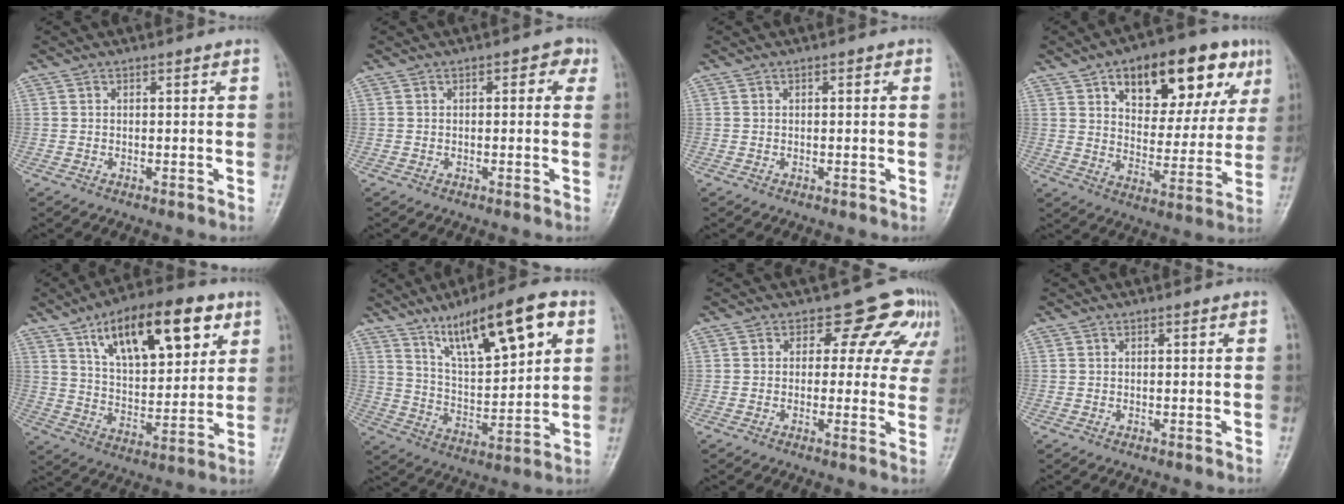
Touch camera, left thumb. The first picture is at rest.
{"total": 2.9, "force": [0.9, 1.6, 2.2], "torque": [-0.006, 0.005, -0.001]}
{"total": 0.6, "force": [0.2, 0.3, 0.5], "torque": [-0.006, 0.002, -0.001]}
{"total": 21.7, "force": [10.5, 10.5, 15.9], "torque": [-0.178, -0.014, 0.156]}
{"total": 20.9, "force": [10.1, 9.2, 15.8], "torque": [-0.206, -0.027, 0.169]}
{"total": 17.7, "force": [9.1, 5.4, 14.1], "torque": [-0.202, -0.030, 0.158]}
{"total": 8.8, "force": [4.4, 6.3, 4.3], "torque": [0.005, -0.009, 0.032]}
{"total": 0.0}